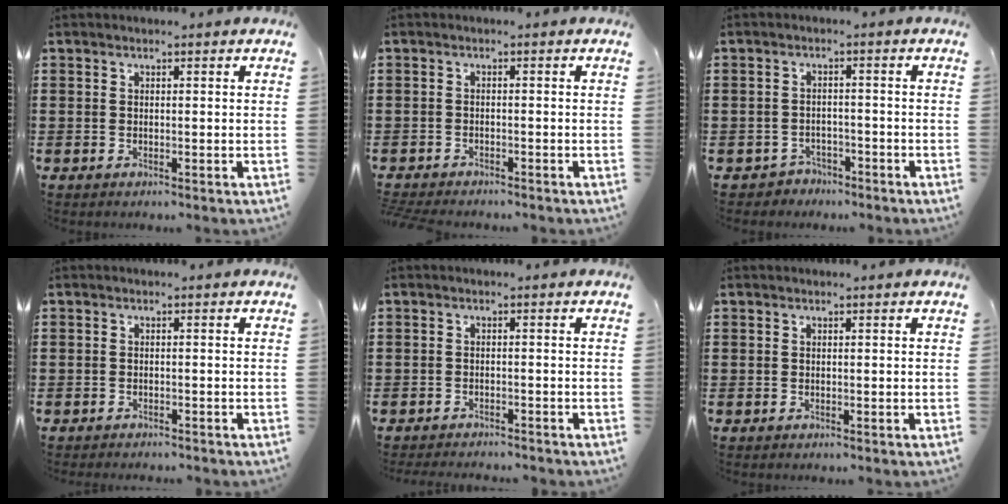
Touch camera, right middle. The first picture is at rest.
{"total": 1.5, "force": [-1.5, 0.1, 0.0], "torque": [-0.003, 0.000, -0.033]}
{"total": 2.1, "force": [-1.9, 0.9, -0.2], "torque": [-0.006, 0.003, -0.044]}
{"total": 0.9, "force": [-0.9, 0.1, -0.1], "torque": [-0.001, 0.002, -0.020]}
{"total": 1.7, "force": [-1.7, 0.1, -0.2], "torque": [-0.003, 0.001, -0.037]}
{"total": 0.0}